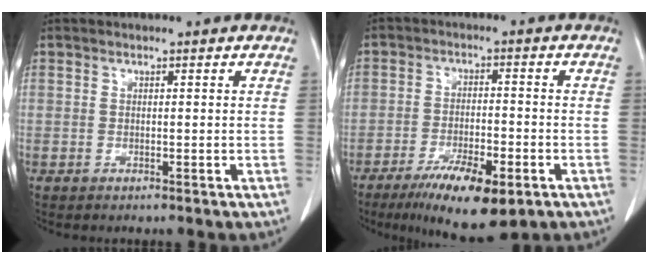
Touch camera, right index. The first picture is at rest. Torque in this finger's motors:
{"motor_torque": [0.24, 0.16, -0.01, -0.06]}